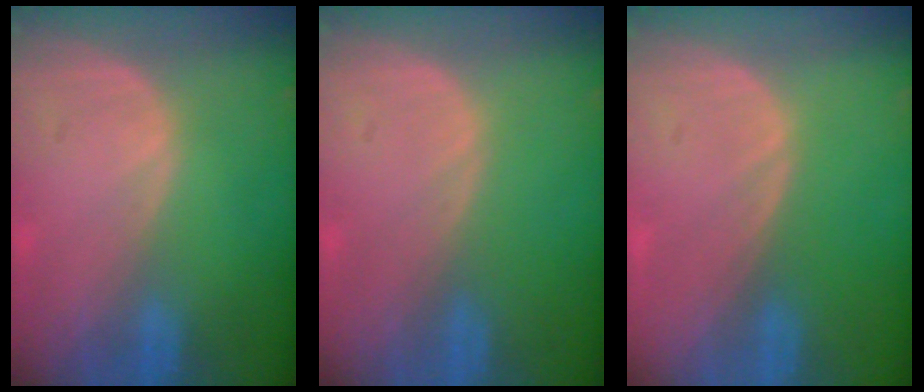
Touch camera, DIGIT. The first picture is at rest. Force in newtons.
{"total": 0.0}
{"total": 0.0}